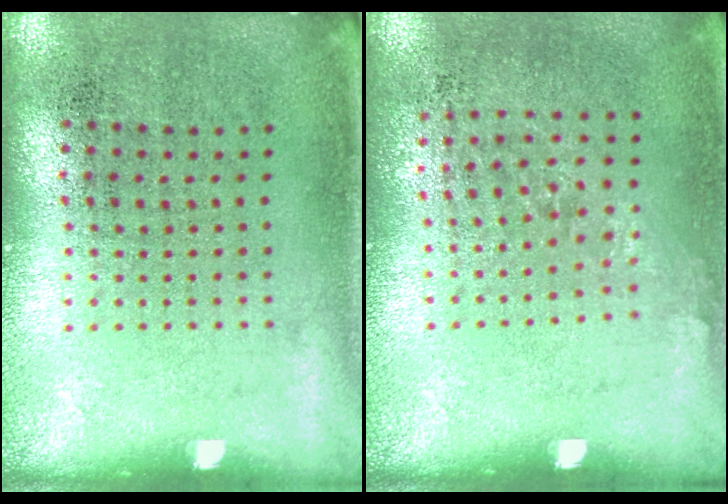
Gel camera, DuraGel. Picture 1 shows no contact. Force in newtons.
{"total": 0.8, "press": 0.6, "slide": 0.5}